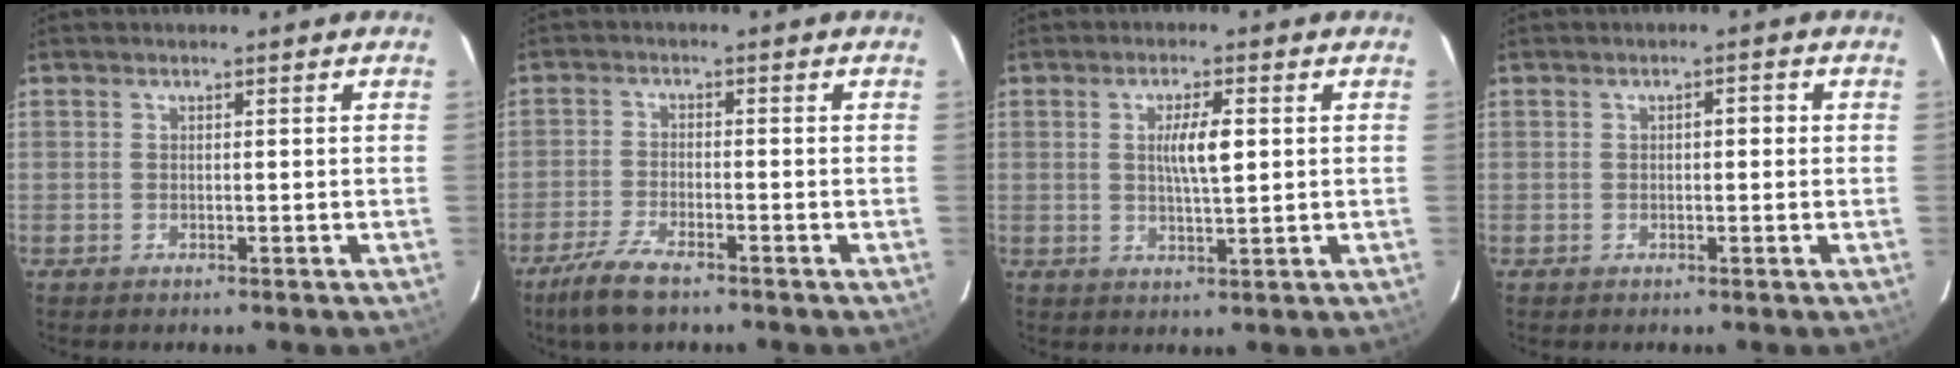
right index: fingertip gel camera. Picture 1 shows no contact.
{"total": 6.0, "force": [-4.5, 1.1, 3.9], "torque": [-0.086, -0.013, -0.083]}
{"total": 5.0, "force": [0.8, 0.6, 4.9], "torque": [-0.087, 0.001, 0.015]}
{"total": 1.5, "force": [0.1, 0.6, 1.4], "torque": [-0.018, 0.009, 0.001]}